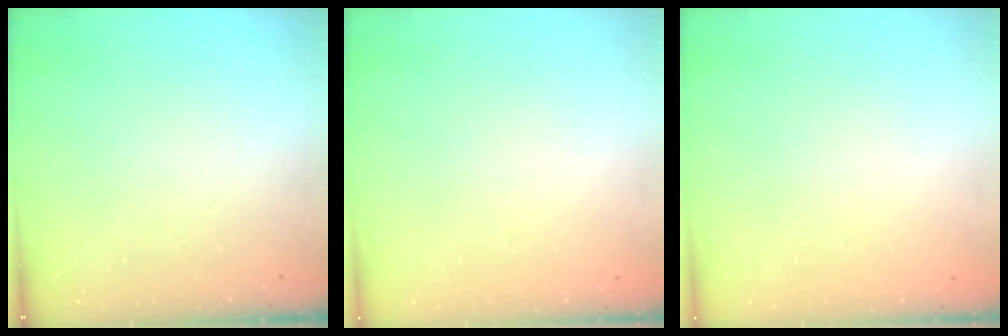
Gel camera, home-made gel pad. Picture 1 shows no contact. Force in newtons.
{"total": 1.7, "press": 1.7, "slide": 0.2}
{"total": 1.7, "press": 1.7, "slide": 0.2}